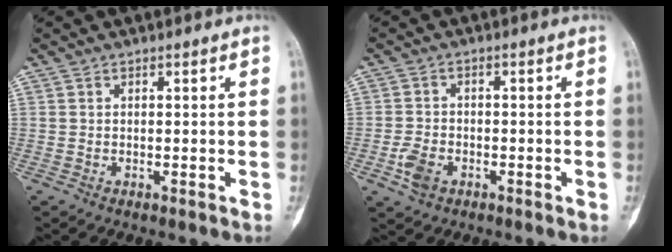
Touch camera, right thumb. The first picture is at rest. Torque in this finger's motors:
{"motor_torque": [0.50, 0.25, 0.36, -0.15, 0.15]}